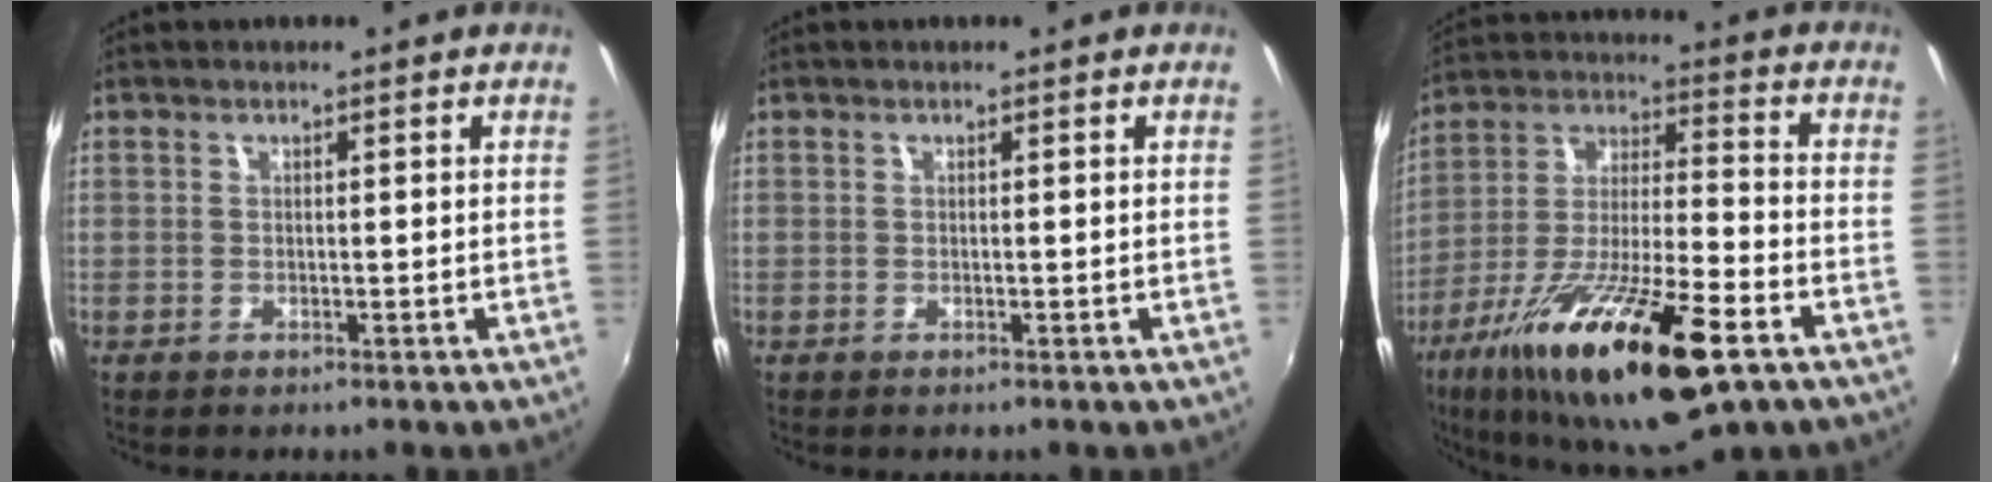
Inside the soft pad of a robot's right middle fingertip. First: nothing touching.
{"total": 0.0}
{"total": 24.5, "force": [-13.2, 5.8, 19.8], "torque": [-0.359, -0.051, -0.231]}